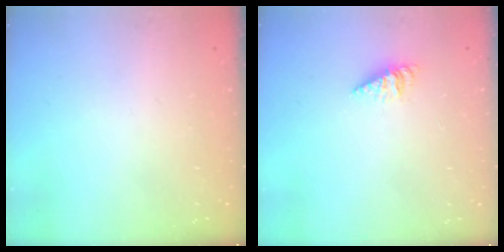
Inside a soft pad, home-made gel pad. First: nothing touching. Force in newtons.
{"total": 2.6, "press": 2.6, "slide": 0.4}